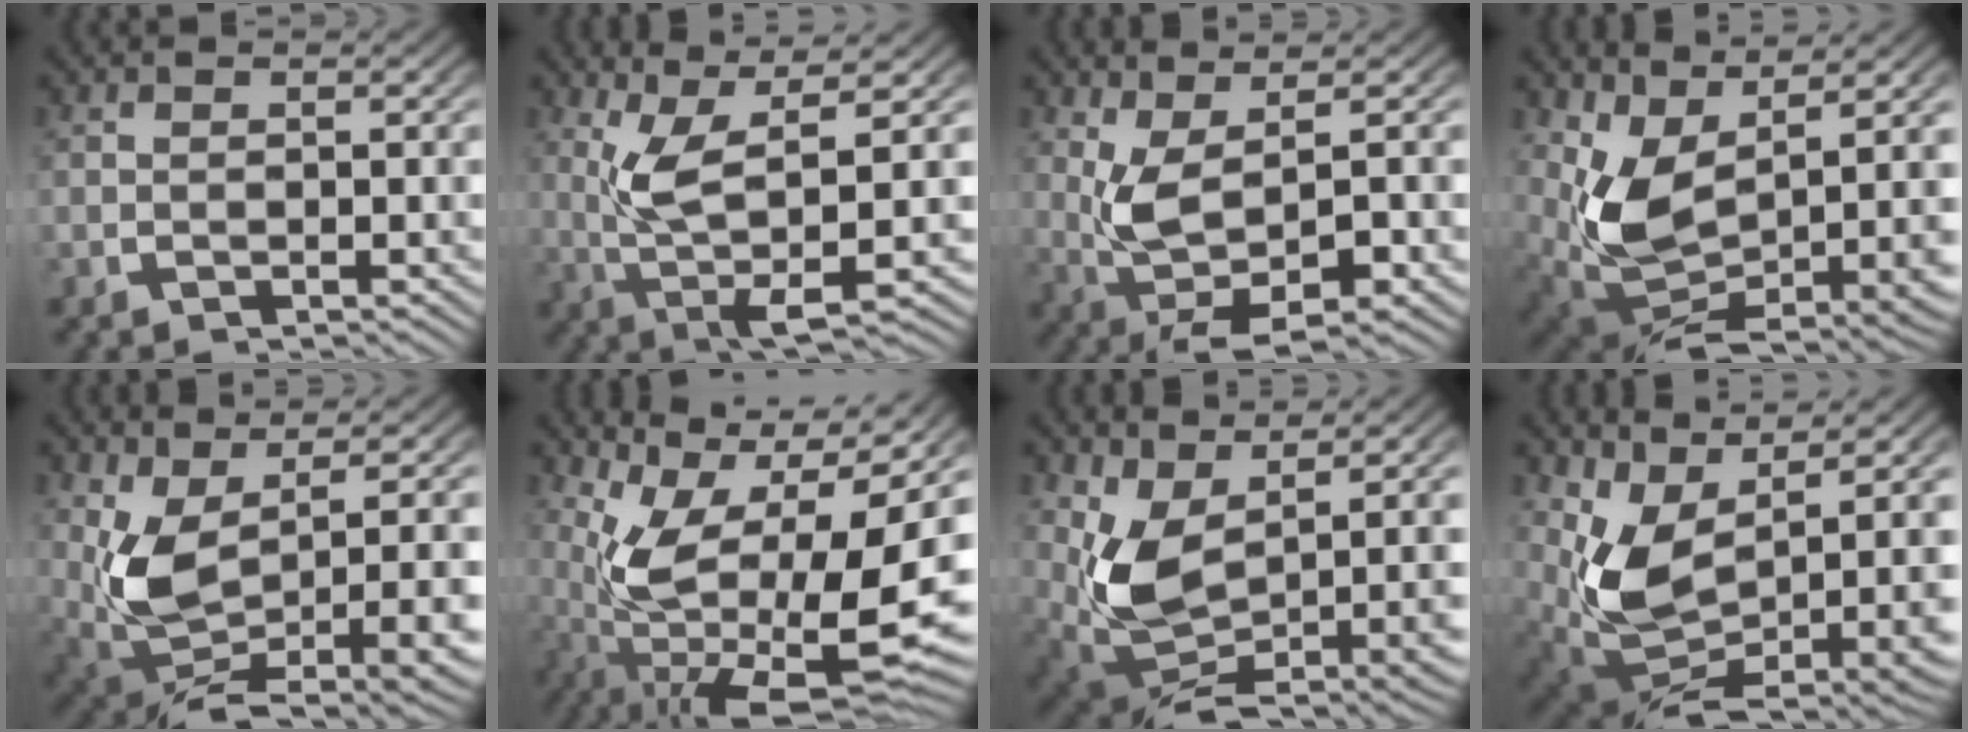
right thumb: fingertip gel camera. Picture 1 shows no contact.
{"total": 8.1, "force": [1.4, 3.7, 7.1], "torque": [-0.148, -0.025, 0.032]}
{"total": 7.3, "force": [0.0, 4.3, 6.0], "torque": [-0.149, -0.037, 0.022]}
{"total": 11.7, "force": [0.4, 6.9, 9.5], "torque": [-0.213, -0.066, 0.043]}
{"total": 10.1, "force": [-0.2, 5.6, 8.4], "torque": [-0.201, -0.060, 0.038]}
{"total": 18.4, "force": [-1.0, 10.8, 14.9], "torque": [-0.284, -0.076, 0.026]}
{"total": 9.5, "force": [0.7, 5.2, 7.9], "torque": [-0.172, -0.050, 0.042]}
{"total": 12.8, "force": [-0.4, 7.8, 10.1], "torque": [-0.233, -0.079, 0.034]}